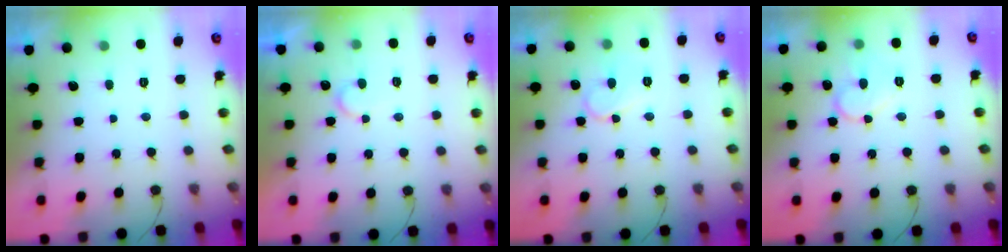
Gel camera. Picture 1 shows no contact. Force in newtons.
{"total": 6.7, "press": 6.7, "slide": 0.5}
{"total": 8.0, "press": 8.0, "slide": 0.8}
{"total": 10.5, "press": 10.5, "slide": 1.0}